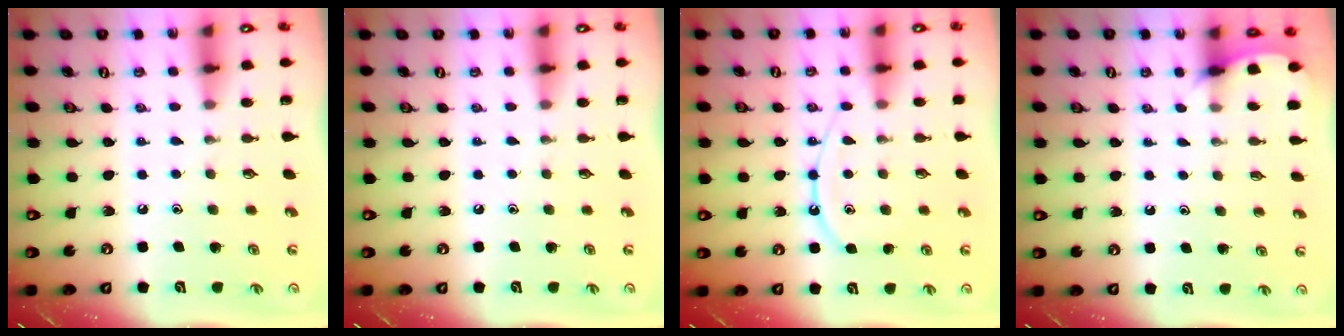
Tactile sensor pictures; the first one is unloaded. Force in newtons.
{"total": 0.0}
{"total": 10.6, "press": 10.5, "slide": 1.1}
{"total": 3.6, "press": 3.6, "slide": 0.3}